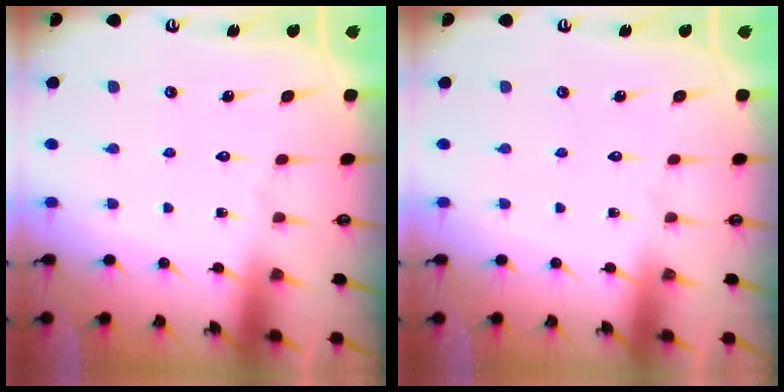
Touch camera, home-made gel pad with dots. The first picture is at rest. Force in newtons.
{"total": 0.0}